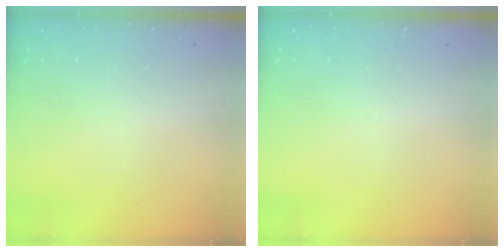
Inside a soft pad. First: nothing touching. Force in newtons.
{"total": 0.0}